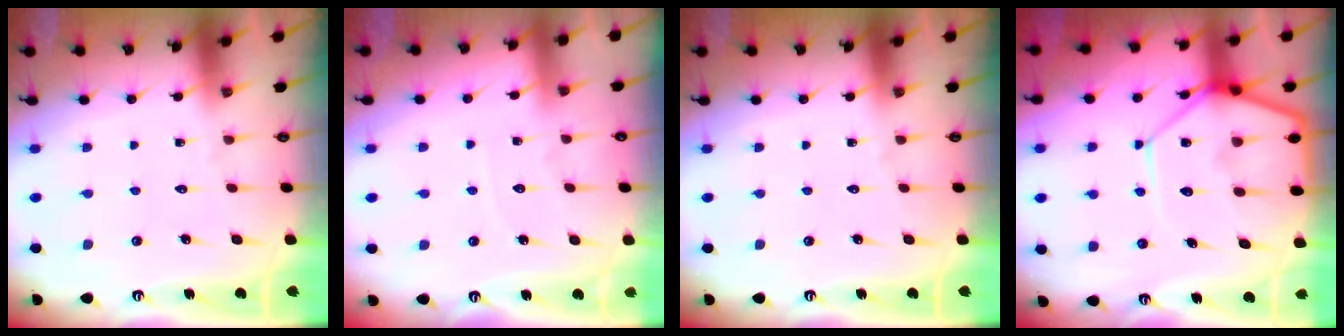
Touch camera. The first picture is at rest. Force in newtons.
{"total": 3.2, "press": 3.2, "slide": 0.4}
{"total": 0.0}
{"total": 15.1, "press": 15.0, "slide": 1.5}